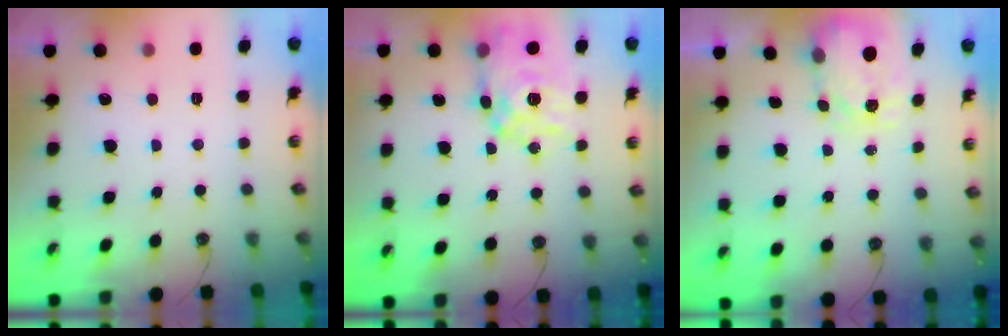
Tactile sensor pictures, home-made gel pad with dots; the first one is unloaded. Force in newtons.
{"total": 15.7, "press": 15.6, "slide": 1.5}
{"total": 3.7, "press": 3.7, "slide": 0.5}